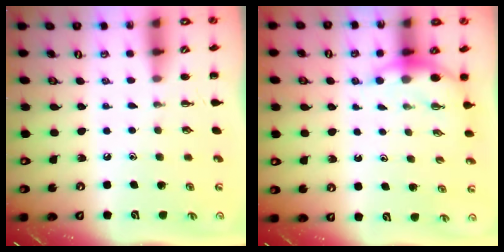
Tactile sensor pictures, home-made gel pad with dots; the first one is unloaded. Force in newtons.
{"total": 6.2, "press": 6.0, "slide": 1.2}